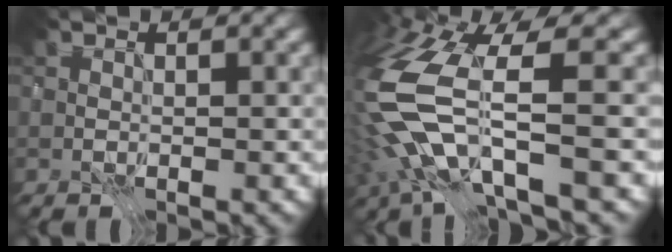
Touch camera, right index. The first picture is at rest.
{"total": 10.0, "force": [-3.5, 3.8, 8.5], "torque": [-0.204, -0.013, -0.077]}